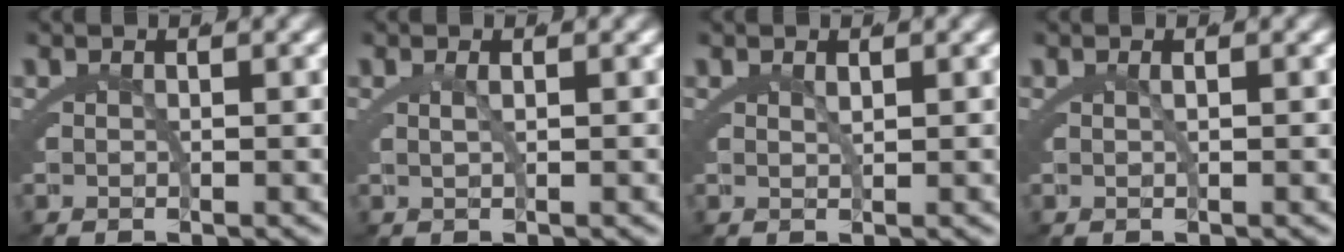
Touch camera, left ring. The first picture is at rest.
{"total": 1.0, "force": [0.4, -0.7, 0.6], "torque": [-0.013, -0.001, 0.010]}
{"total": 0.9, "force": [0.7, -0.4, 0.5], "torque": [-0.009, -0.007, 0.018]}
{"total": 0.7, "force": [0.1, -0.4, 0.5], "torque": [-0.010, 0.000, 0.004]}